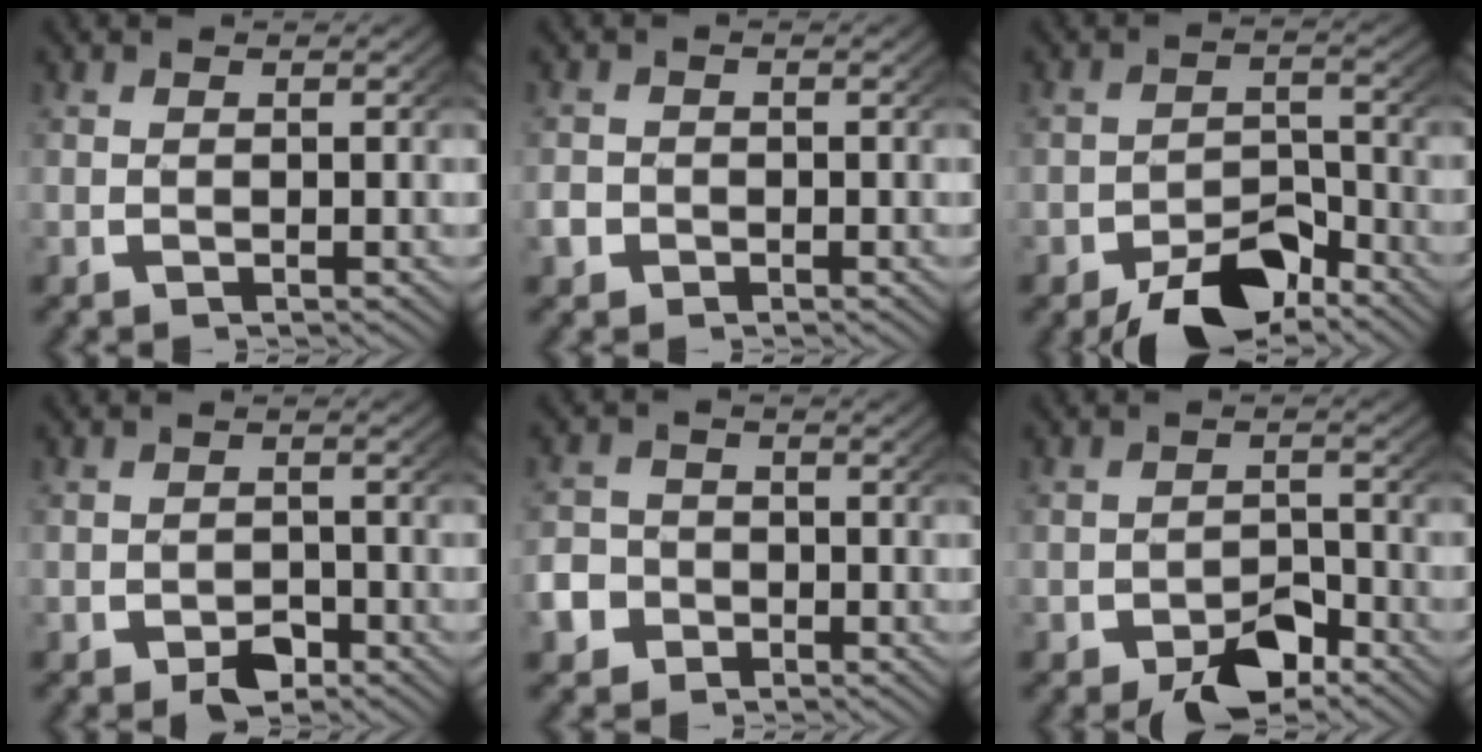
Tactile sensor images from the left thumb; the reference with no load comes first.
{"total": 1.7, "force": [-0.8, 1.5, 0.4], "torque": [-0.012, -0.004, -0.017]}
{"total": 5.8, "force": [-3.9, 2.8, 3.2], "torque": [-0.046, -0.021, -0.062]}
{"total": 2.4, "force": [-1.4, 1.5, 1.2], "torque": [-0.014, -0.015, -0.021]}
{"total": 4.9, "force": [-2.3, 4.2, 0.9], "torque": [-0.030, -0.013, -0.043]}
{"total": 4.4, "force": [-2.7, 2.4, 2.5], "torque": [-0.039, -0.023, -0.038]}